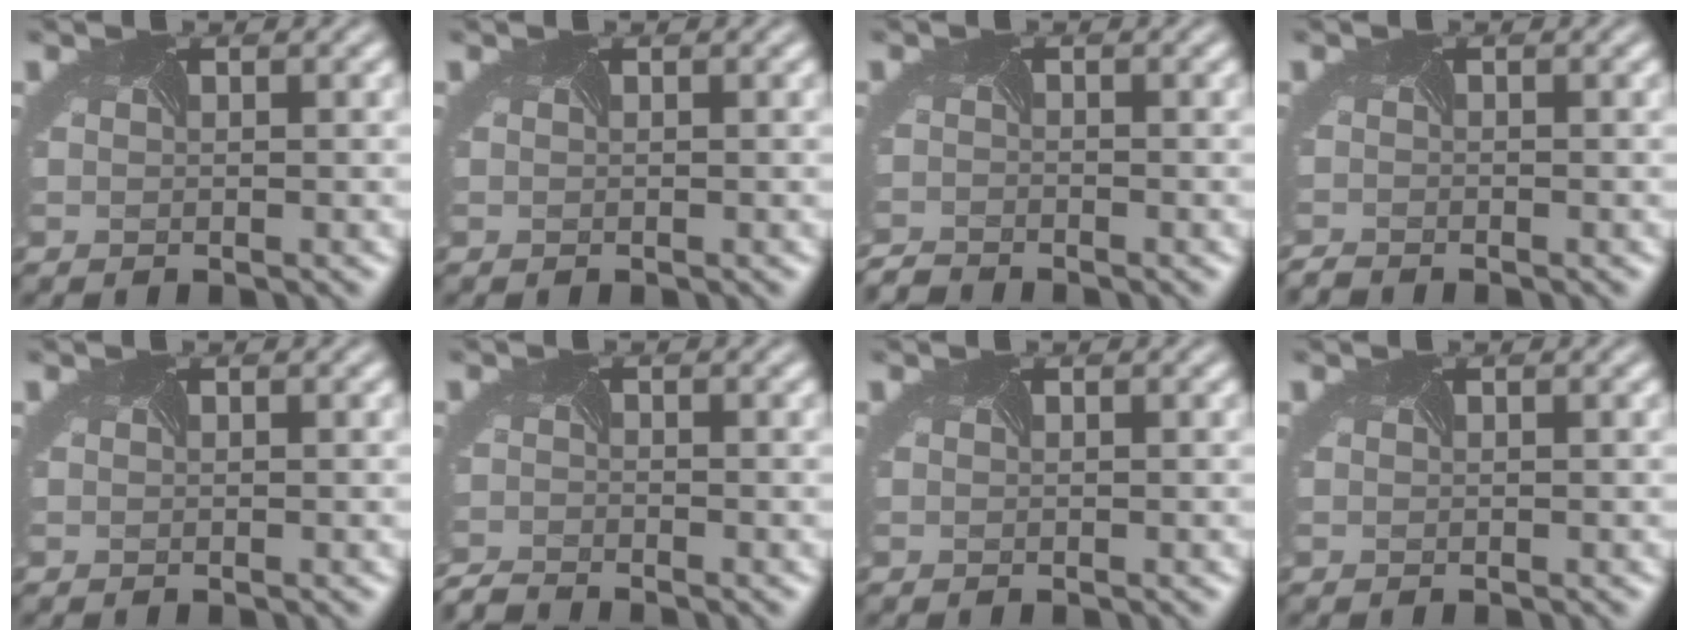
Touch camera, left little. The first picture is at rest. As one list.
[{"total": 0.0}, {"total": 2.0, "force": [-2.0, -0.1, -0.2], "torque": [-0.005, -0.015, -0.043]}, {"total": 1.4, "force": [-1.4, -0.2, -0.2], "torque": [-0.005, -0.014, -0.029]}, {"total": 0.0}, {"total": 2.3, "force": [-2.3, -0.2, 0.0], "torque": [-0.008, -0.017, -0.051]}, {"total": 0.0}, {"total": 0.0}]